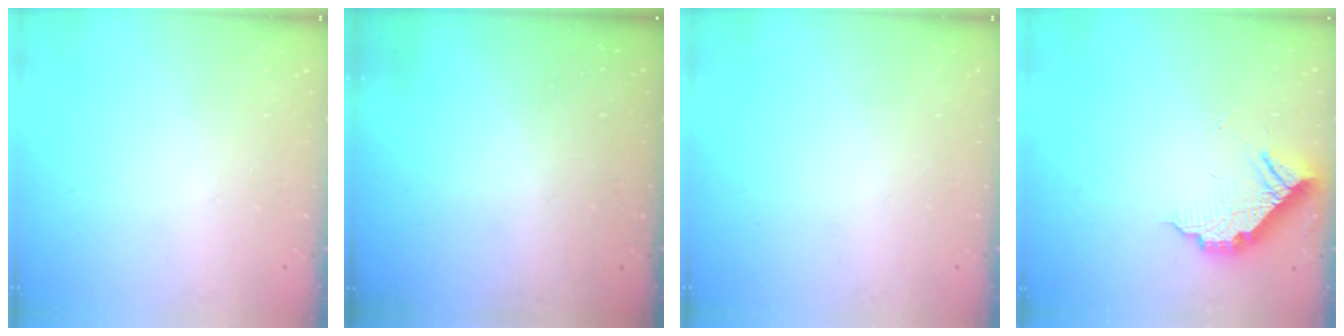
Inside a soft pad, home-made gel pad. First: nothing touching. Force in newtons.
{"total": 2.9, "press": 2.8, "slide": 1.0}
{"total": 0.0}
{"total": 9.5, "press": 9.5, "slide": 0.6}